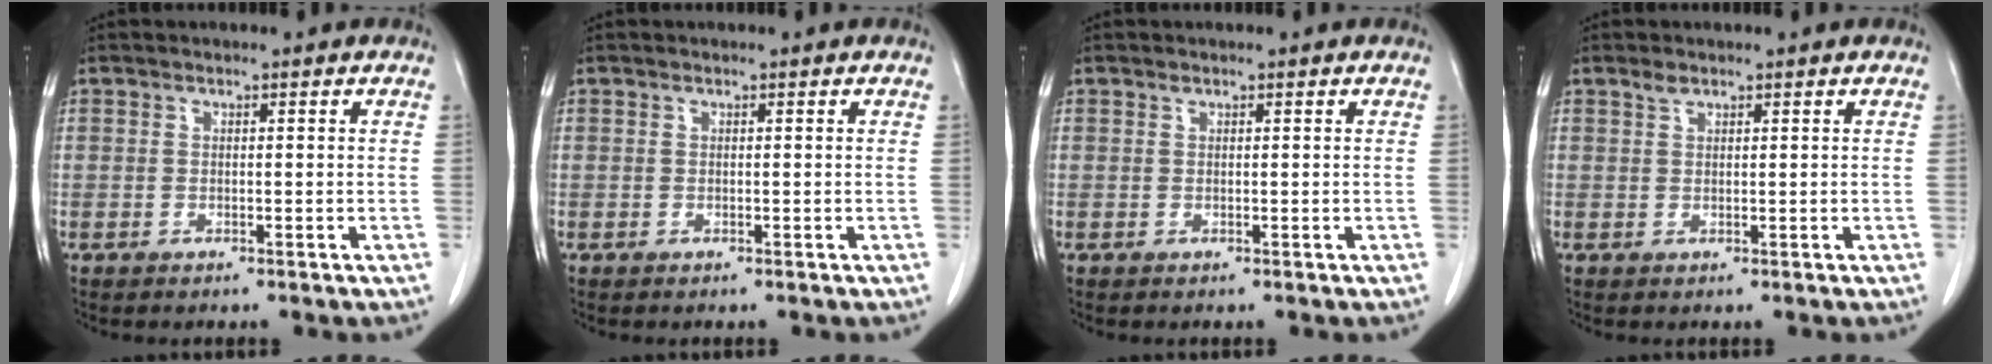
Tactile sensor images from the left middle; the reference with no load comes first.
{"total": 0.0}
{"total": 0.0}
{"total": 1.0, "force": [0.9, 0.4, 0.4], "torque": [-0.011, 0.002, 0.017]}